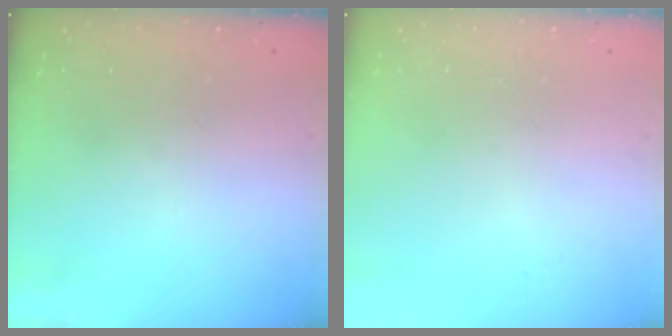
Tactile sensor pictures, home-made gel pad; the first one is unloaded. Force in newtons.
{"total": 0.0}